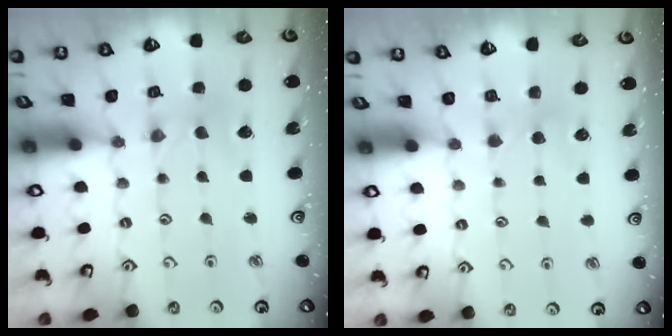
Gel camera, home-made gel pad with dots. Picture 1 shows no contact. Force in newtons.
{"total": 2.9, "press": 2.9, "slide": 0.5}